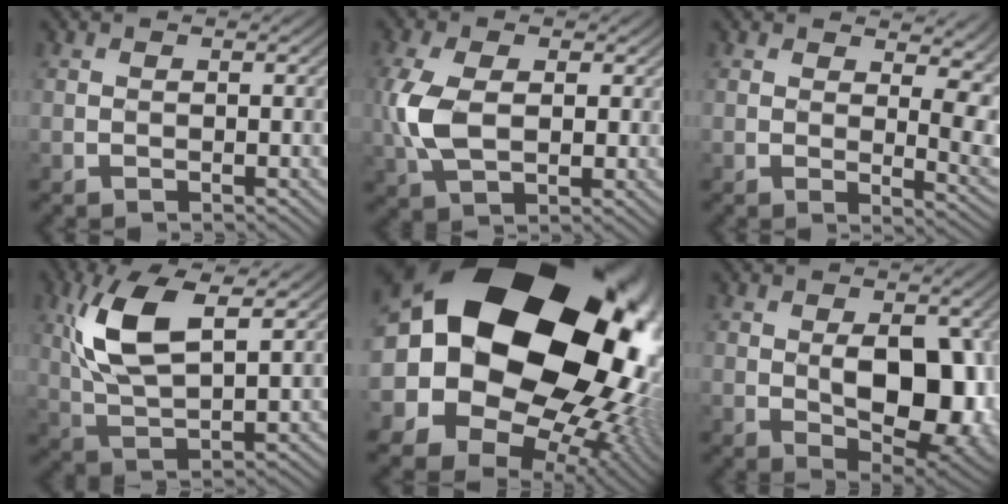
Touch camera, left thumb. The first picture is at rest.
{"total": 8.3, "force": [0.2, 5.5, 6.3], "torque": [-0.167, 0.002, 0.003]}
{"total": 9.9, "force": [4.5, 5.0, 7.3], "torque": [-0.110, 0.002, 0.080]}
{"total": 11.5, "force": [4.0, 5.5, 9.2], "torque": [-0.208, 0.010, 0.079]}
{"total": 24.8, "force": [5.5, 20.4, 12.9], "torque": [-0.278, -0.021, 0.078]}
{"total": 12.3, "force": [-0.8, 6.9, 10.1], "torque": [-0.139, -0.008, -0.008]}